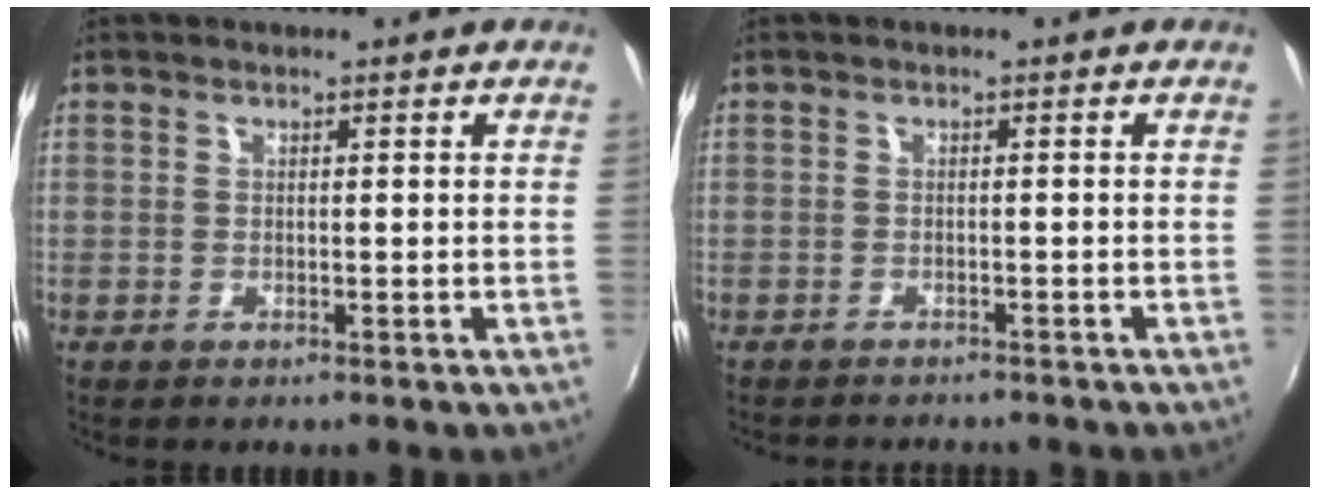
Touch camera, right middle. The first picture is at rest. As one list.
[{"total": 3.7, "force": [-3.5, 0.8, 1.0], "torque": [-0.029, -0.014, -0.052]}]